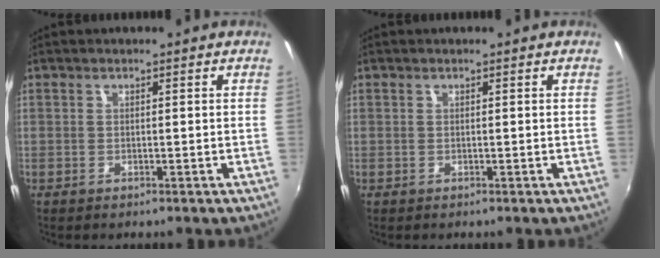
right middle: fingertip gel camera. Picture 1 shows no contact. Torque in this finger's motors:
{"motor_torque": [0.00, 0.00, 0.01, 0.00]}